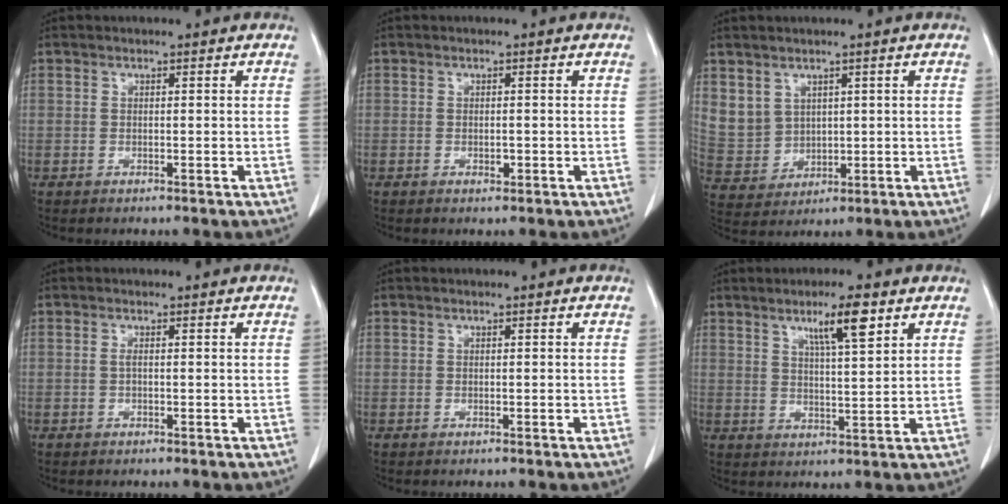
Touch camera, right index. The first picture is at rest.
{"total": 0.9, "force": [-0.3, 0.4, 0.7], "torque": [-0.011, 0.000, -0.001]}
{"total": 7.9, "force": [3.4, 6.8, 2.0], "torque": [-0.056, 0.018, 0.092]}
{"total": 0.5, "force": [0.0, 0.1, 0.5], "torque": [-0.008, 0.002, 0.000]}
{"total": 0.0}
{"total": 6.9, "force": [3.9, 0.4, 5.6], "torque": [-0.097, 0.000, 0.066]}